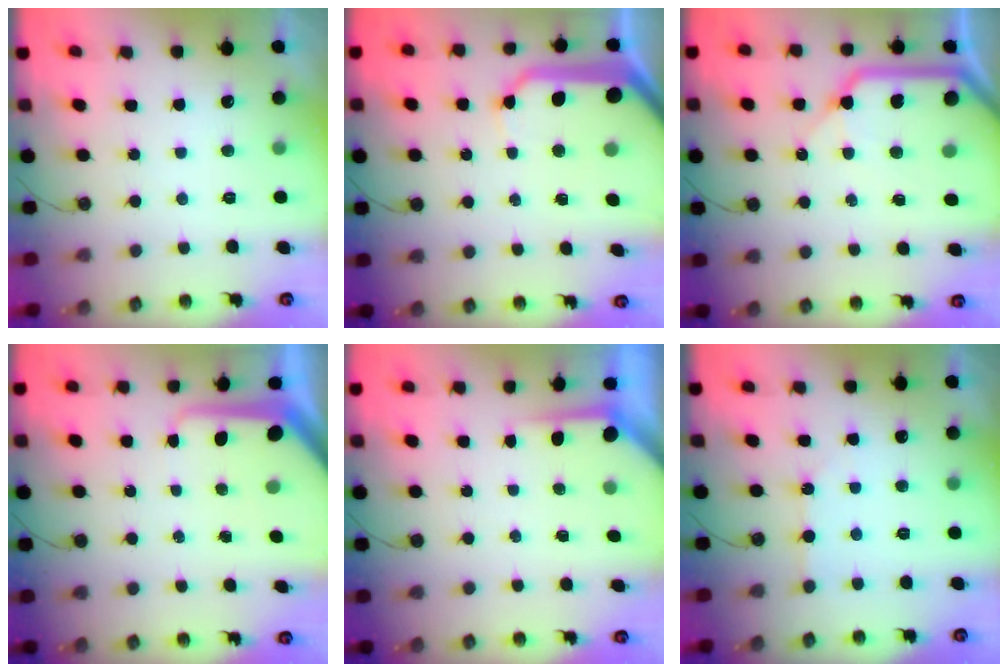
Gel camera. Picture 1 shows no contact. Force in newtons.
{"total": 12.3, "press": 12.3, "slide": 1.1}
{"total": 15.8, "press": 15.7, "slide": 2.0}
{"total": 10.2, "press": 10.1, "slide": 1.1}
{"total": 3.7, "press": 3.7, "slide": 0.4}
{"total": 2.3, "press": 2.3, "slide": 0.4}